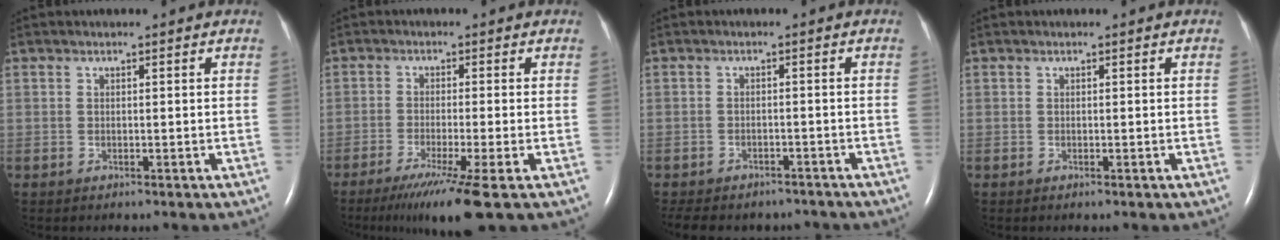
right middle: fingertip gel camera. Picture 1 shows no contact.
{"total": 8.9, "force": [-5.8, -1.2, 6.6], "torque": [-0.107, -0.029, -0.093]}
{"total": 11.5, "force": [-9.8, 4.8, 3.4], "torque": [-0.077, 0.001, -0.120]}
{"total": 0.0}